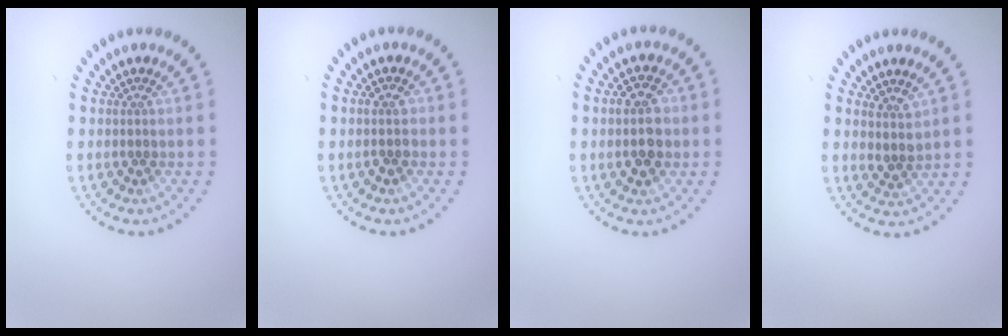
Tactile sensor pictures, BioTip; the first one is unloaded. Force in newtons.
{"total": 1.4, "press": 1.4, "slide": 0.4}
{"total": 3.6, "press": 3.6, "slide": 0.1}
{"total": 1.7, "press": 1.3, "slide": 1.0}